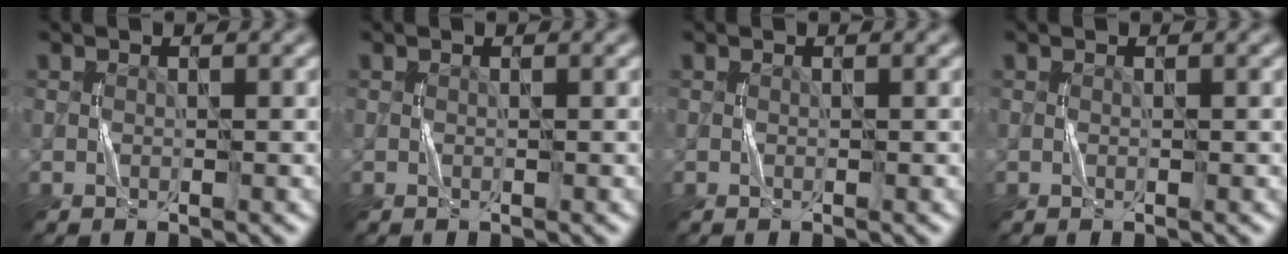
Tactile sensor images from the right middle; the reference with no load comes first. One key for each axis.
{"total": 0.0}
{"total": 0.0}
{"total": 0.0}